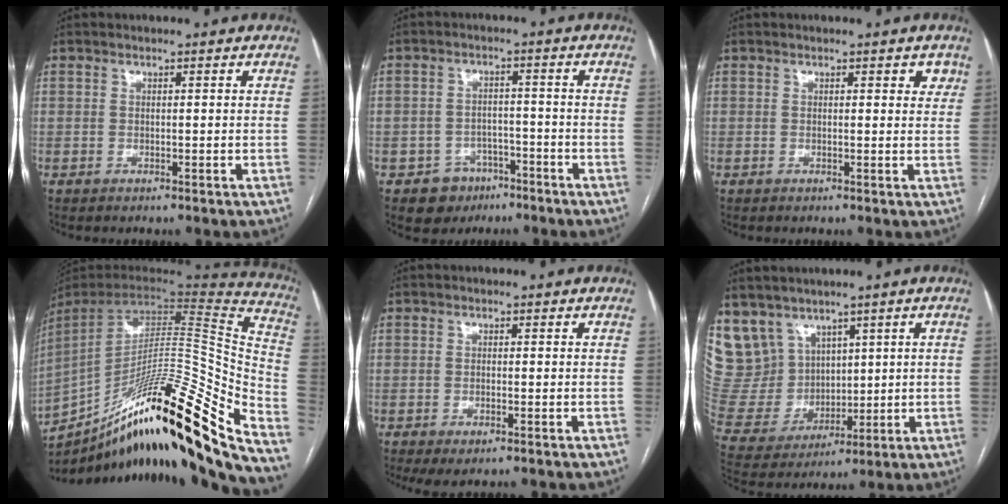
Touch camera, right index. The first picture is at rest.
{"total": 5.5, "force": [-3.2, 4.5, 0.6], "torque": [0.000, 0.014, -0.042]}
{"total": 2.4, "force": [1.3, 1.0, 1.7], "torque": [-0.014, 0.003, 0.014]}
{"total": 35.8, "force": [-25.0, 1.8, 25.5], "torque": [-0.329, -0.029, -0.380]}
{"total": 2.6, "force": [-1.3, 0.8, 2.1], "torque": [-0.036, -0.004, -0.015]}
{"total": 12.5, "force": [8.1, 9.2, 2.4], "torque": [-0.072, 0.046, 0.188]}